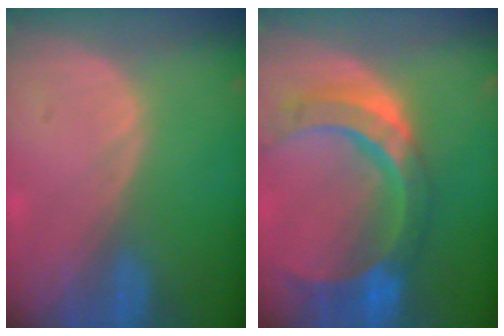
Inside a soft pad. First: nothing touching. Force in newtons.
{"total": 11.3, "press": 9.5, "slide": 6.0}